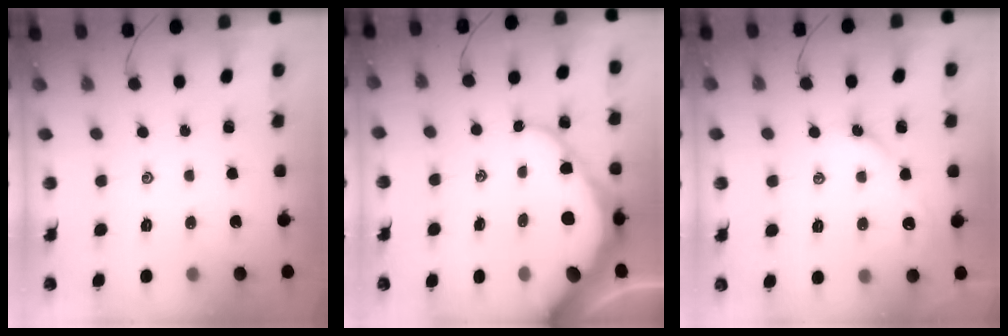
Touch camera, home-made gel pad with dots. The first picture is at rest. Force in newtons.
{"total": 12.4, "press": 12.3, "slide": 1.4}
{"total": 6.0, "press": 6.0, "slide": 0.7}